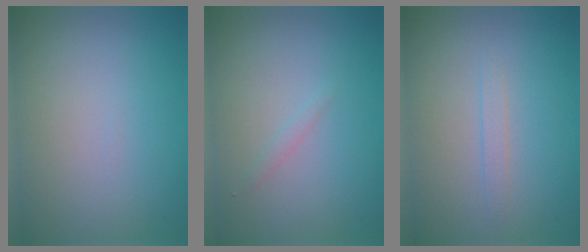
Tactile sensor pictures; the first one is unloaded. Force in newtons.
{"total": 0.7, "press": 0.7, "slide": 0.1}
{"total": 0.9, "press": 0.9, "slide": 0.0}